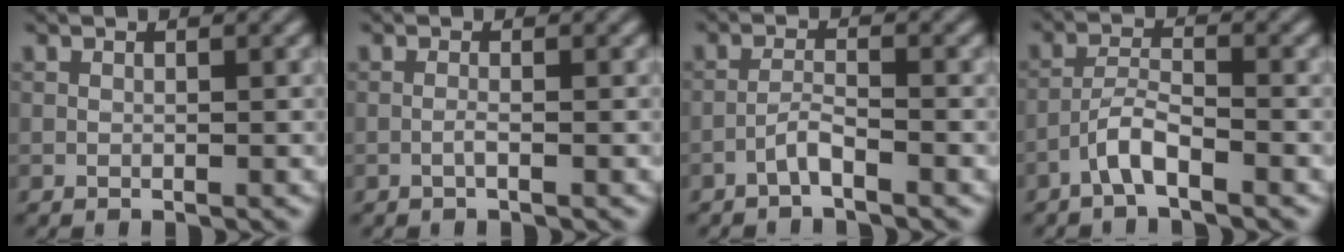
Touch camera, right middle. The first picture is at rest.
{"total": 0.7, "force": [-0.3, 0.1, 0.6], "torque": [-0.011, 0.001, -0.008]}
{"total": 1.6, "force": [-1.2, 0.1, 1.0], "torque": [-0.019, 0.008, -0.029]}
{"total": 2.7, "force": [-1.9, 0.5, 1.9], "torque": [-0.037, 0.010, -0.043]}